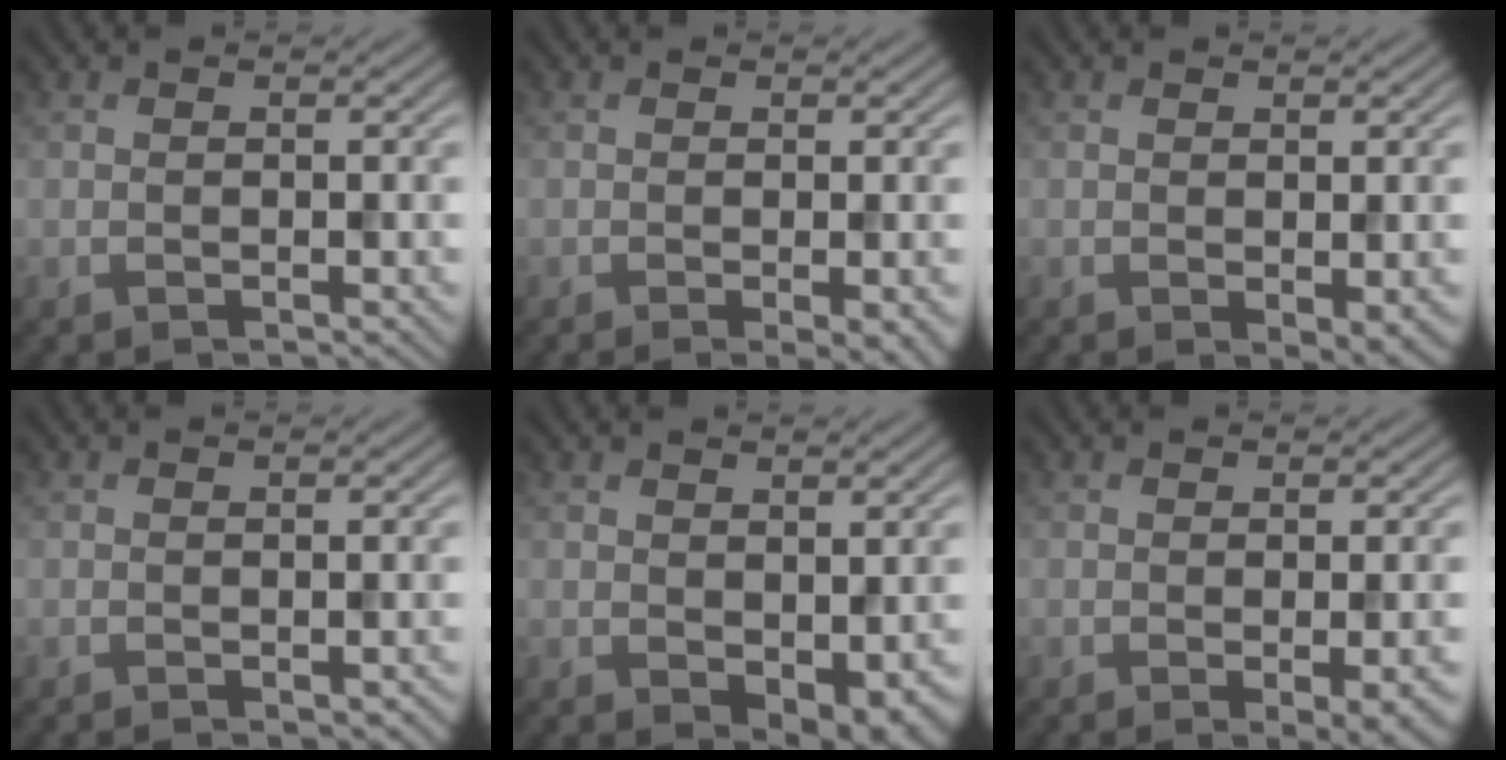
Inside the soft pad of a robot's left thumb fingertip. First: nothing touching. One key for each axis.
{"total": 3.2, "fx": -1.1, "fy": 0.7, "fz": 2.9, "tx": -0.039, "ty": 0.000, "tz": -0.015}
{"total": 2.1, "fx": -0.4, "fy": 0.6, "fz": 2.0, "tx": -0.032, "ty": -0.008, "tz": -0.005}
{"total": 1.3, "fx": -0.7, "fy": 0.3, "fz": 1.0, "tx": -0.014, "ty": -0.001, "tz": -0.007}
{"total": 3.5, "fx": -0.4, "fy": 2.1, "fz": 2.8, "tx": -0.042, "ty": -0.011, "tz": 0.001}
{"total": 4.7, "fx": -1.5, "fy": 1.2, "fz": 4.2, "tx": -0.056, "ty": -0.002, "tz": -0.014}